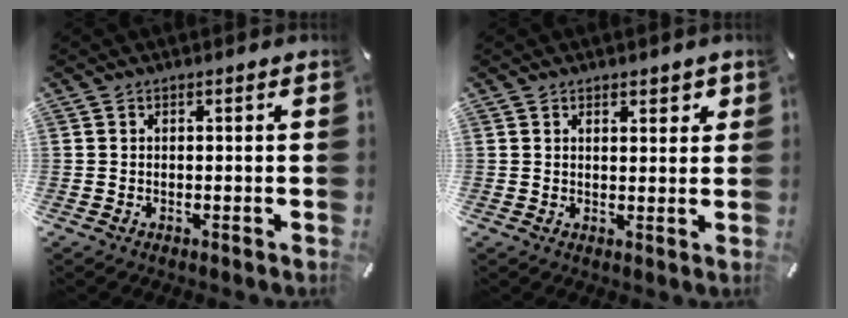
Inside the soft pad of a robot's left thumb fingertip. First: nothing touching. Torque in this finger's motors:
{"motor_torque": [-0.27, -0.02, -0.08, -0.01, -0.02]}